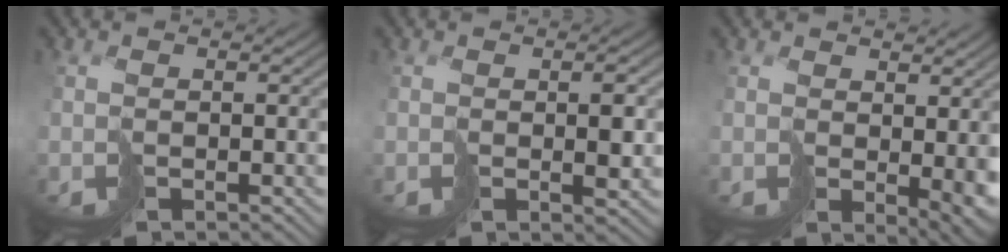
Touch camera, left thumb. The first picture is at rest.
{"total": 3.1, "force": [0.0, 0.8, 3.0], "torque": [-0.049, -0.003, -0.001]}
{"total": 4.8, "force": [0.7, 1.5, 4.5], "torque": [-0.065, -0.010, 0.013]}